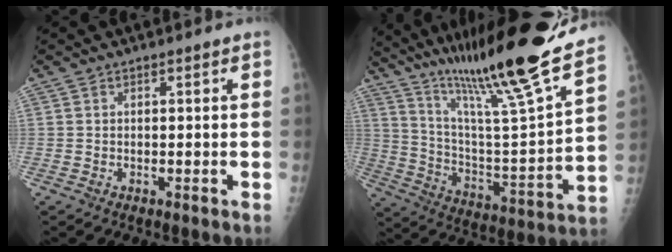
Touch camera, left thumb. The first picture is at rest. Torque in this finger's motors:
{"motor_torque": [1.44, -0.68, 1.33, -1.42, 0.11]}